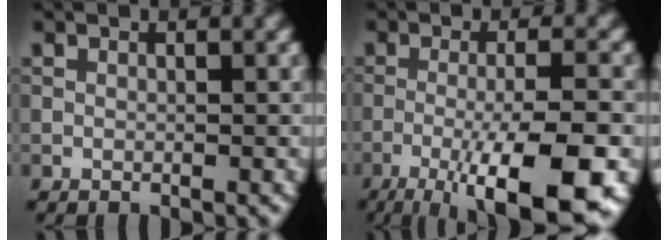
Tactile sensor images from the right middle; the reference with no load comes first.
{"total": 11.4, "force": [-5.5, 2.6, 9.6], "torque": [-0.149, -0.008, -0.089]}